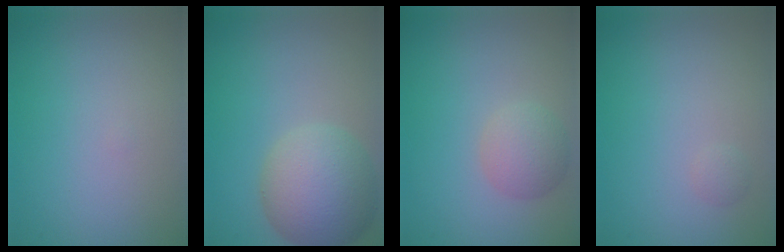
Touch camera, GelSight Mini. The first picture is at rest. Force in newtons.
{"total": 7.0, "press": 7.0, "slide": 0.2}
{"total": 2.7, "press": 2.7, "slide": 0.1}
{"total": 0.6, "press": 0.6, "slide": 0.1}